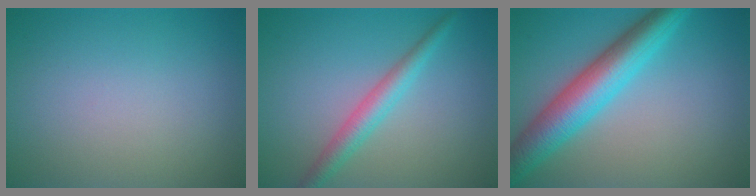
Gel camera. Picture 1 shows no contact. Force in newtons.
{"total": 2.9, "press": 2.9, "slide": 0.0}
{"total": 7.0, "press": 7.0, "slide": 0.1}